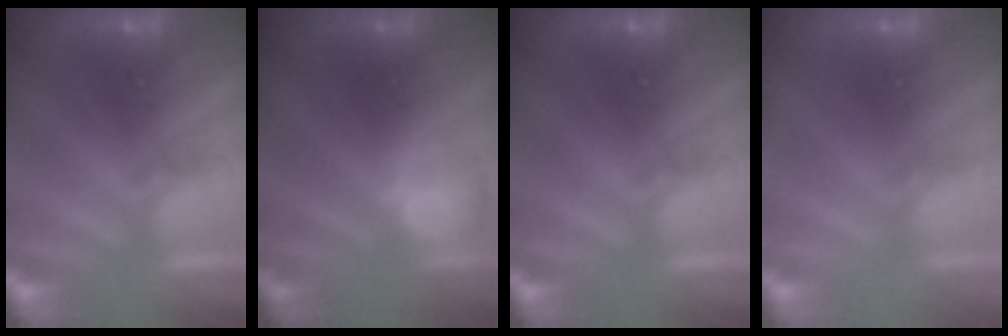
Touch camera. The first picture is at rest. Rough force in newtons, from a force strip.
{"total": 2.4}
{"total": 0.0}
{"total": 1.5}